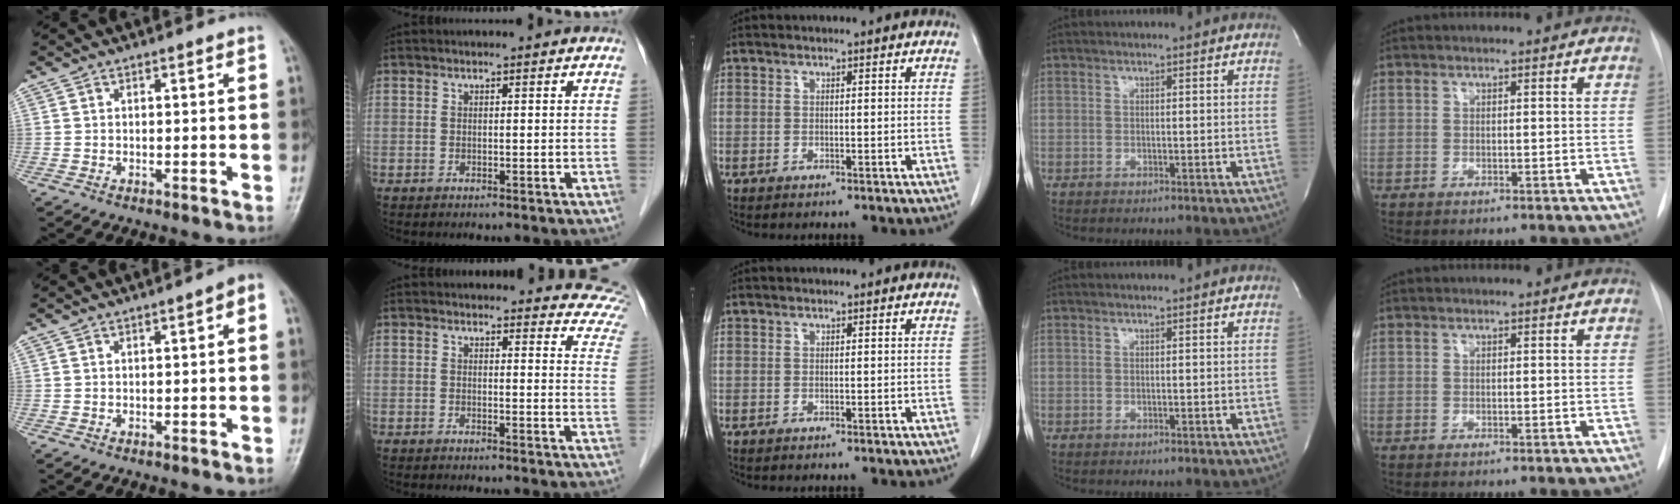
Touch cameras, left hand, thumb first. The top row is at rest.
{"thumb": {"total": 2.1, "force": [0.2, 0.6, 2.0], "torque": [-0.023, 0.010, -0.004]}, "index": {"total": 15.6, "force": [14.9, 3.5, 3.2], "torque": [0.004, -0.056, 0.129]}}